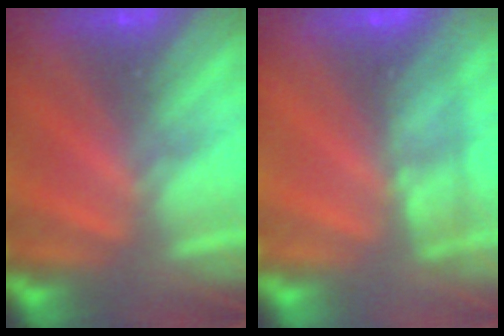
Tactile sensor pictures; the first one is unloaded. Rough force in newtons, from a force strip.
{"total": 2.4}